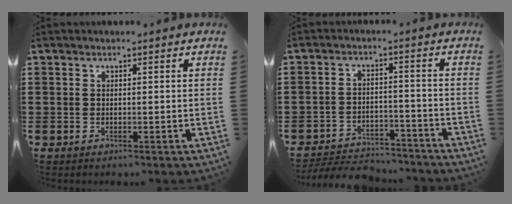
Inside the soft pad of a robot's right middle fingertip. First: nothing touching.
{"total": 4.9, "force": [-4.7, 1.0, 0.7], "torque": [-0.018, 0.007, -0.100]}